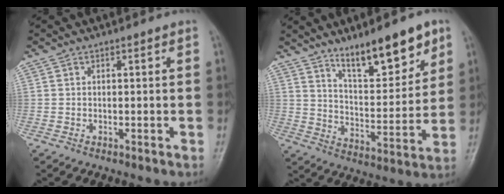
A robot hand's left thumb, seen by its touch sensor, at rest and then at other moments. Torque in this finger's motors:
{"motor_torque": [0.47, 0.25, 0.75, -0.81, 0.11]}